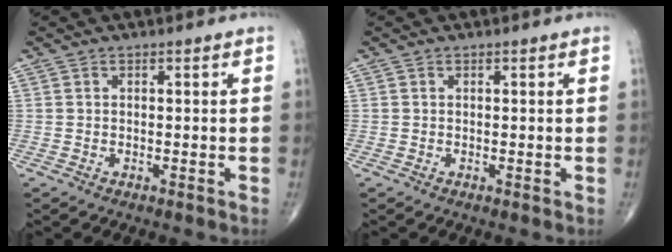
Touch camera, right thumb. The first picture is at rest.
{"total": 0.0}